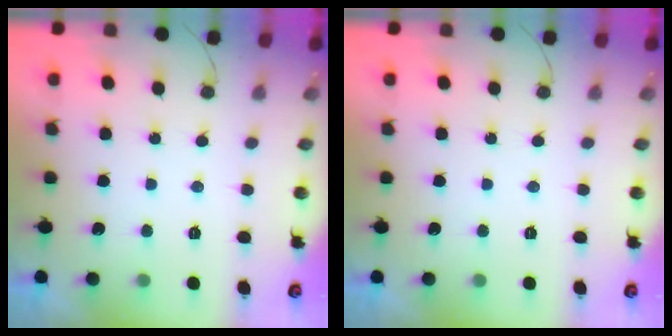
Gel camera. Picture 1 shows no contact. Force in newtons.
{"total": 0.0}